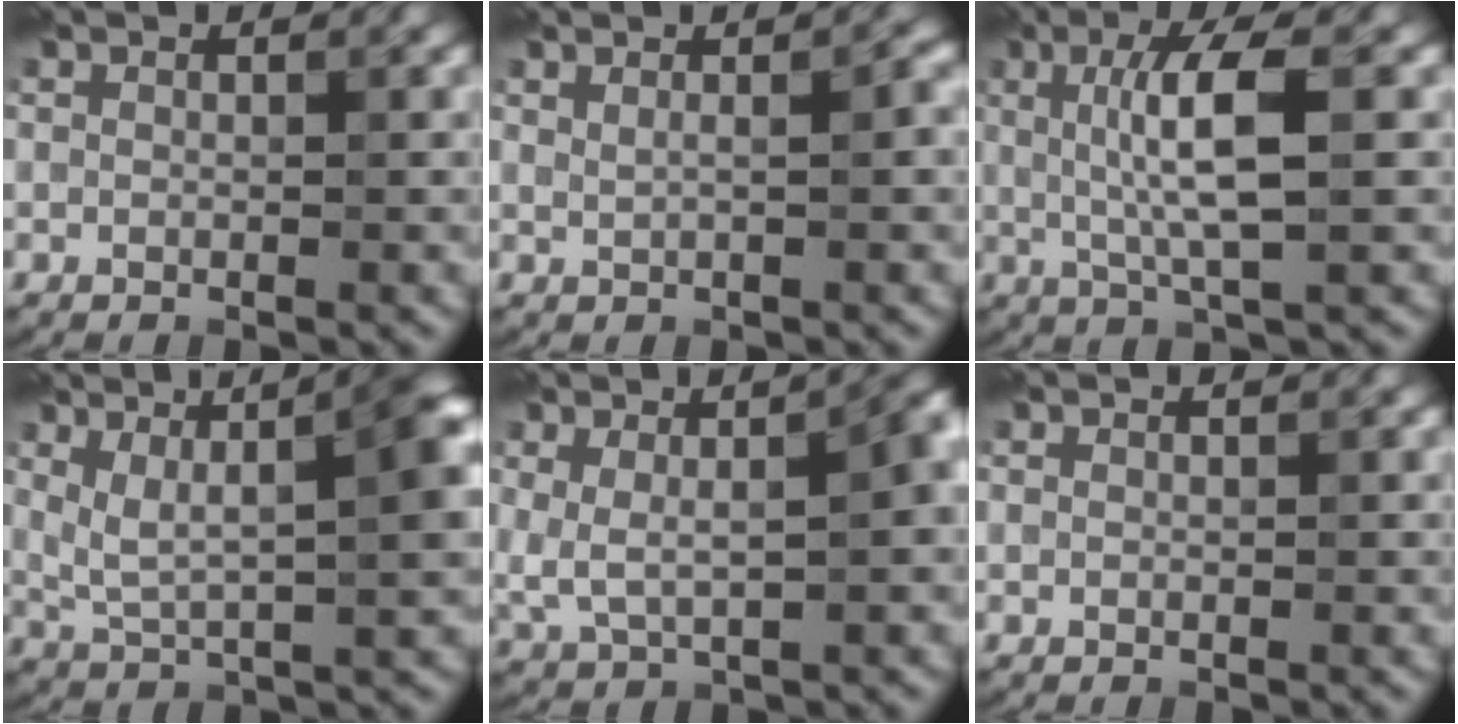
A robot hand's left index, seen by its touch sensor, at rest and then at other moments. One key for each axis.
{"total": 1.6, "fx": 0.6, "fy": 0.5, "fz": 1.4, "tx": -0.019, "ty": 0.001, "tz": 0.010}
{"total": 5.6, "fx": 0.6, "fy": 1.1, "fz": 5.5, "tx": -0.103, "ty": 0.007, "tz": 0.012}
{"total": 9.1, "fx": 3.0, "fy": 3.3, "fz": 8.0, "tx": -0.126, "ty": 0.009, "tz": 0.058}
{"total": 6.6, "fx": 0.9, "fy": 2.6, "fz": 6.0, "tx": -0.109, "ty": 0.001, "tz": 0.016}
{"total": 0.0}